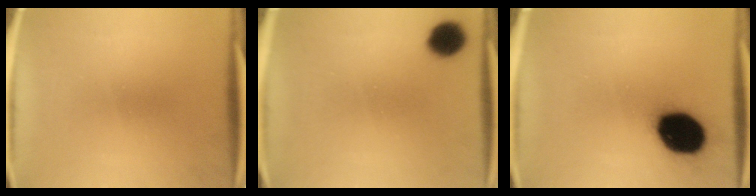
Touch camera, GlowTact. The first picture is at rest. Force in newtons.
{"total": 6.8}
{"total": 17.6}